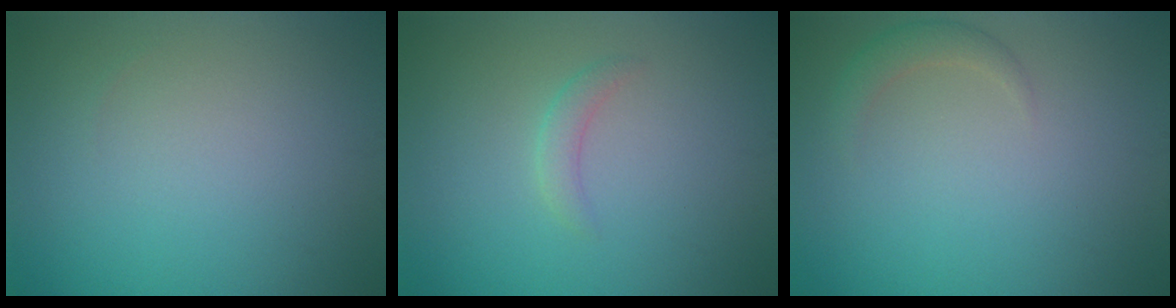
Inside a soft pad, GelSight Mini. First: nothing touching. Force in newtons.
{"total": 1.3, "press": 1.3, "slide": 0.0}
{"total": 1.5, "press": 1.5, "slide": 0.2}